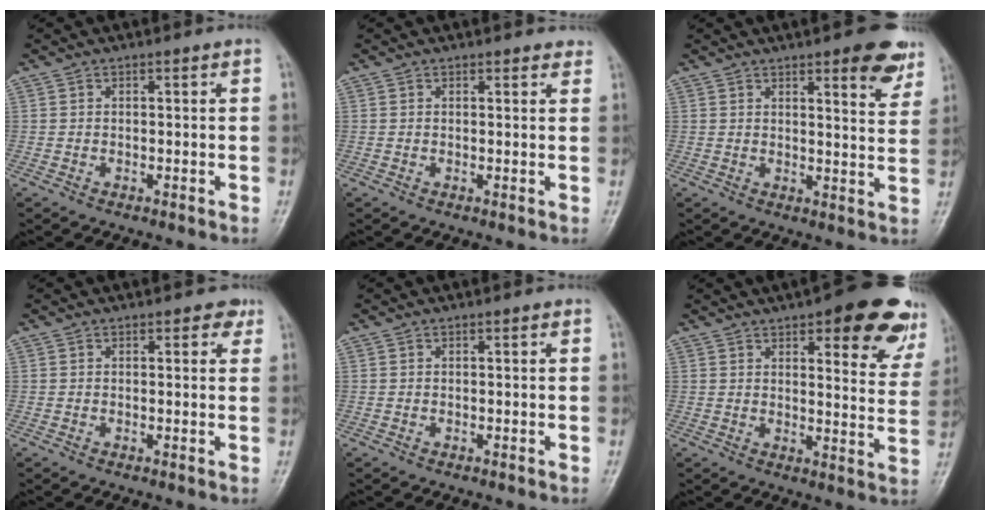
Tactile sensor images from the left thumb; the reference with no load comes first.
{"total": 1.7, "force": [1.5, 0.8, 0.4], "torque": [0.010, -0.004, 0.010]}
{"total": 9.4, "force": [5.7, 2.8, 6.9], "torque": [-0.057, -0.027, 0.067]}
{"total": 2.0, "force": [1.2, 1.3, 1.0], "torque": [0.007, -0.002, 0.008]}
{"total": 0.0}
{"total": 18.1, "force": [10.7, 6.2, 13.2], "torque": [-0.116, -0.044, 0.120]}